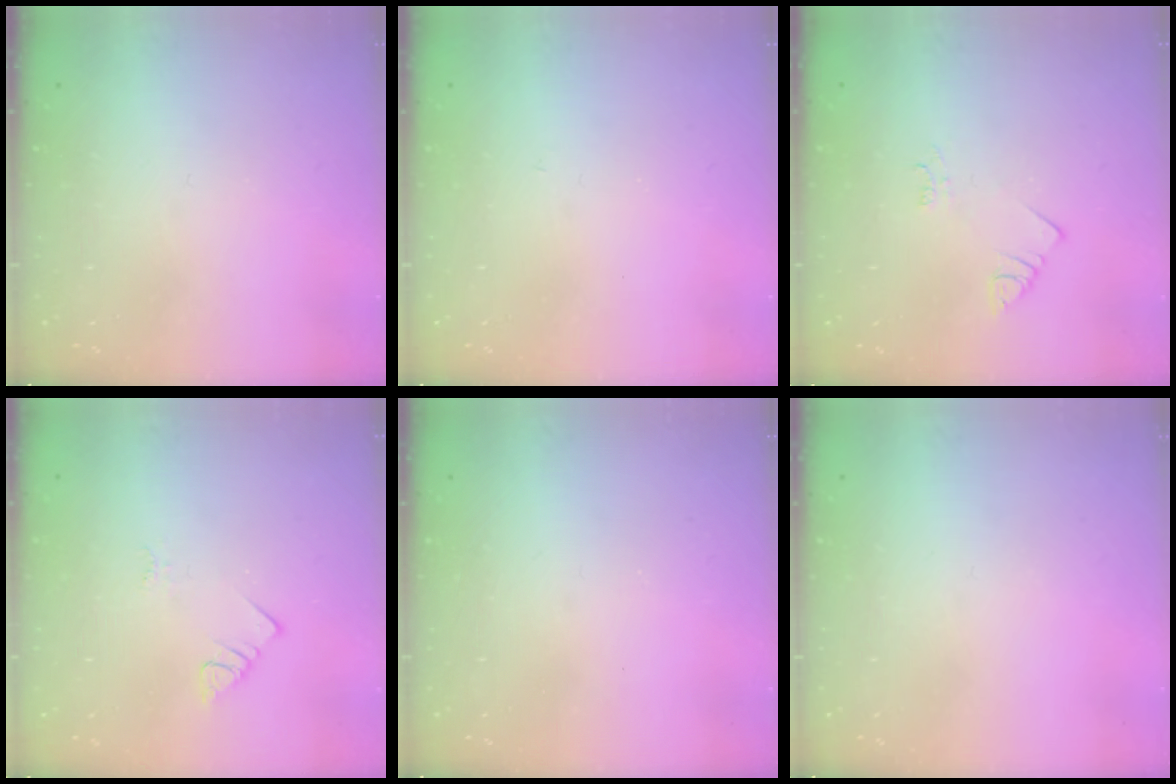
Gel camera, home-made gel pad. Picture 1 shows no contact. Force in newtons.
{"total": 2.7, "press": 2.7, "slide": 0.3}
{"total": 2.5, "press": 2.5, "slide": 0.5}
{"total": 2.0, "press": 2.0, "slide": 0.4}
{"total": 2.5, "press": 2.4, "slide": 0.4}
{"total": 0.0}